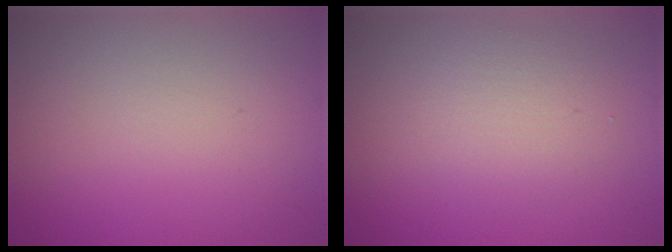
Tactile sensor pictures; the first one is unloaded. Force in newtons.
{"total": 2.7, "press": 2.7, "slide": 0.1}